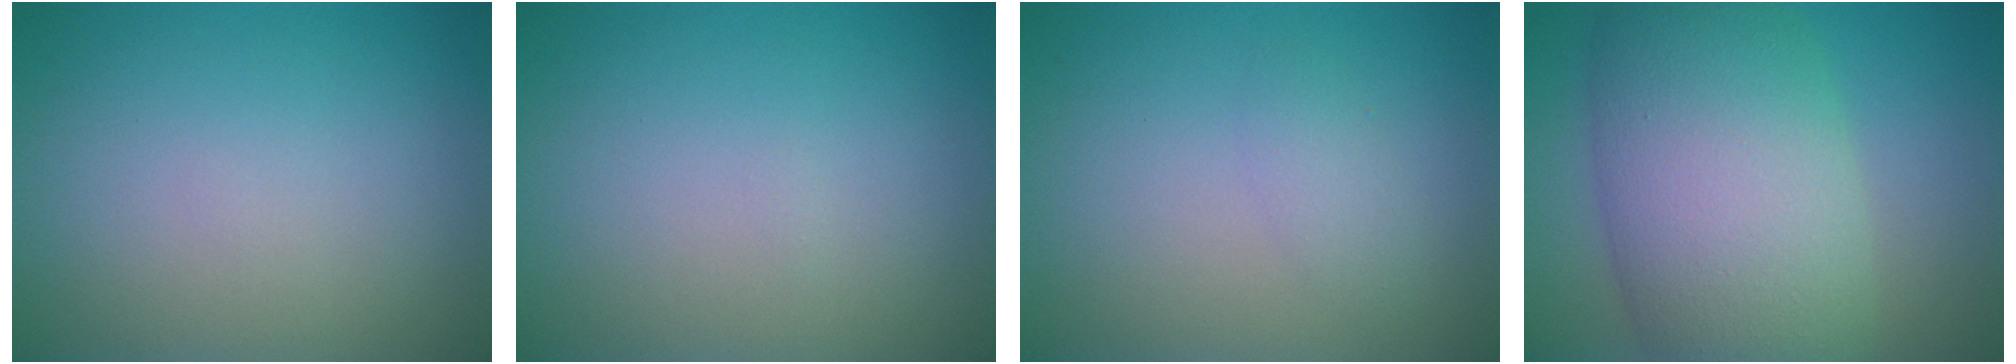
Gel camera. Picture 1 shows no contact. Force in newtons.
{"total": 0.0}
{"total": 1.3, "press": 1.3, "slide": 0.1}
{"total": 12.0, "press": 12.0, "slide": 0.5}